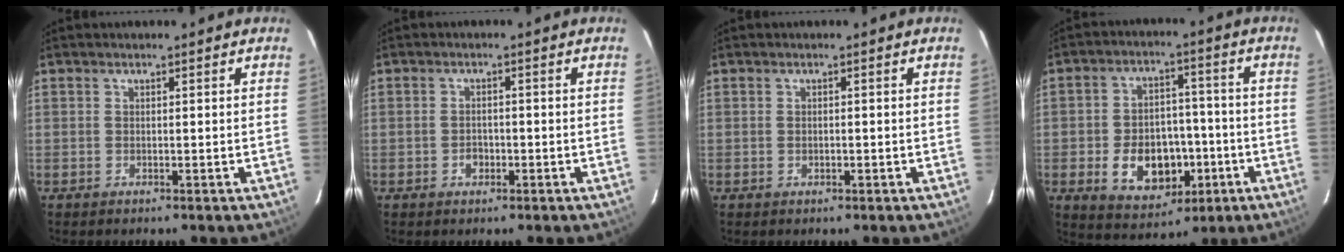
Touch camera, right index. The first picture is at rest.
{"total": 2.0, "force": [-0.9, 1.6, 0.9], "torque": [-0.017, 0.004, -0.013]}
{"total": 0.5, "force": [-0.2, 0.4, 0.1], "torque": [-0.001, -0.001, -0.002]}
{"total": 12.9, "force": [-4.3, 9.0, 8.1], "torque": [-0.169, 0.014, -0.047]}